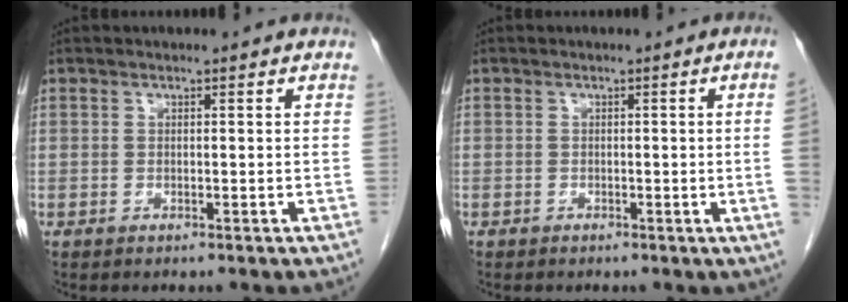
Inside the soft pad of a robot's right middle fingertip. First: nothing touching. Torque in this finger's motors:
{"motor_torque": [-0.21, -0.22, -0.96, -0.21]}